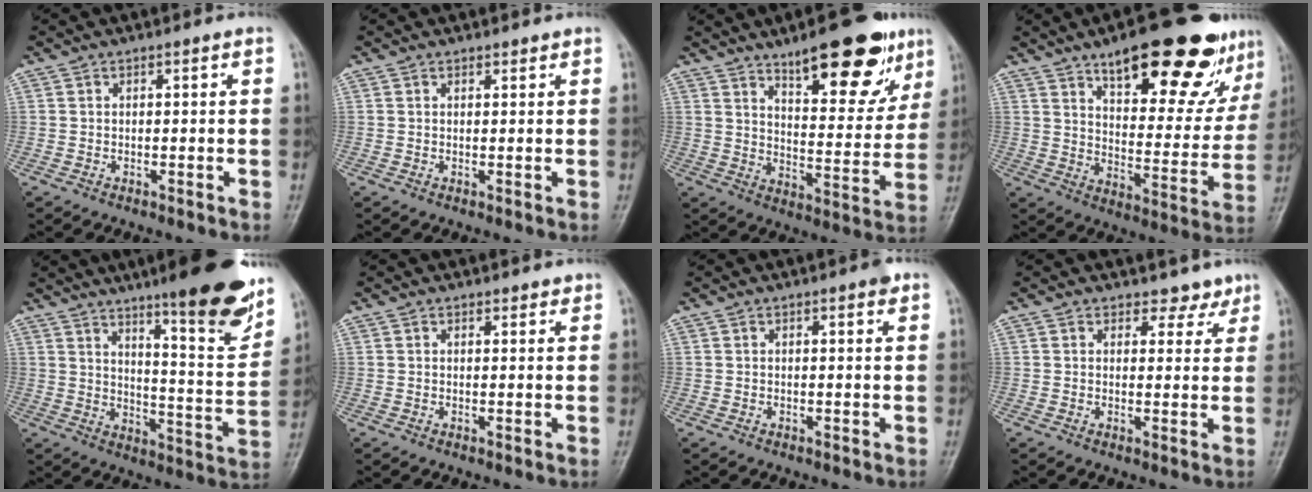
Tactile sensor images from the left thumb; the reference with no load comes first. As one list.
[{"total": 0.7, "force": [0.7, 0.3, 0.1], "torque": [-0.002, -0.007, 0.009]}, {"total": 17.9, "force": [11.3, 6.2, 12.5], "torque": [-0.128, -0.060, 0.170]}, {"total": 24.7, "force": [15.5, 8.6, 17.2], "torque": [-0.187, -0.052, 0.224]}, {"total": 19.1, "force": [12.9, 3.0, 13.8], "torque": [-0.159, -0.076, 0.188]}, {"total": 1.1, "force": [1.0, 0.5, 0.2], "torque": [0.004, -0.006, 0.010]}, {"total": 1.4, "force": [0.8, 0.4, 1.1], "torque": [-0.013, -0.001, 0.007]}, {"total": 3.4, "force": [2.7, 1.9, 0.1], "torque": [0.023, -0.021, 0.027]}]